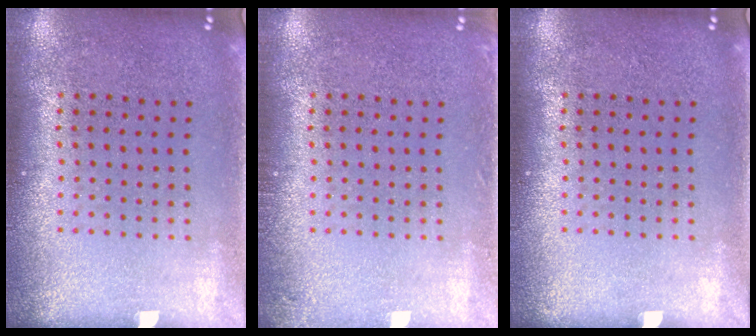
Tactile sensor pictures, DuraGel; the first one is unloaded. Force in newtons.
{"total": 0.9, "press": 0.9, "slide": 0.1}
{"total": 0.0}